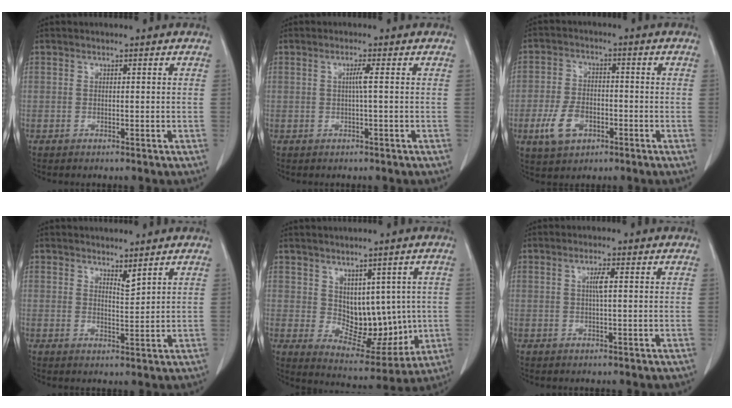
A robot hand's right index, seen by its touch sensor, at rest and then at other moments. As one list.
[{"total": 1.6, "force": [0.0, -0.7, 1.5], "torque": [-0.029, 0.000, 0.000]}, {"total": 6.9, "force": [-2.8, 4.5, 4.5], "torque": [-0.097, 0.003, -0.044]}, {"total": 2.0, "force": [1.8, -0.1, 0.9], "torque": [-0.020, -0.013, 0.036]}, {"total": 9.7, "force": [1.0, 6.1, 7.4], "torque": [-0.091, 0.004, 0.043]}, {"total": 1.9, "force": [0.4, -0.1, 1.9], "torque": [-0.038, 0.001, 0.006]}]